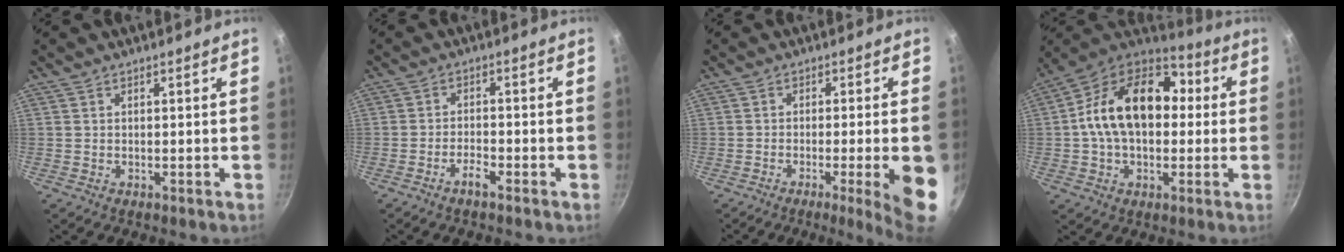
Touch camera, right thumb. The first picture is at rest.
{"total": 2.8, "force": [-2.0, 0.4, 1.9], "torque": [-0.036, 0.016, -0.038]}
{"total": 10.7, "force": [-3.2, 0.9, 10.2], "torque": [-0.127, 0.007, -0.038]}
{"total": 20.6, "force": [1.6, 13.8, 15.3], "torque": [-0.229, 0.040, 0.009]}